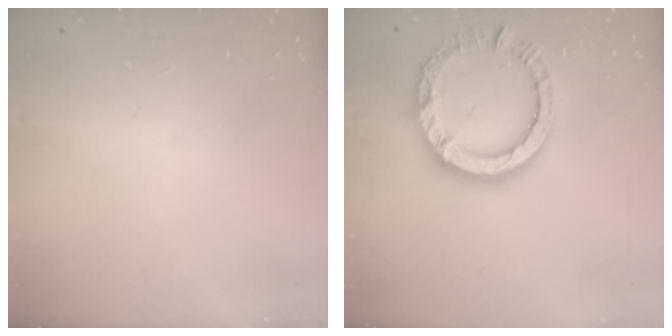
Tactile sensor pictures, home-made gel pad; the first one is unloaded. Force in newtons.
{"total": 11.7, "press": 11.6, "slide": 1.4}